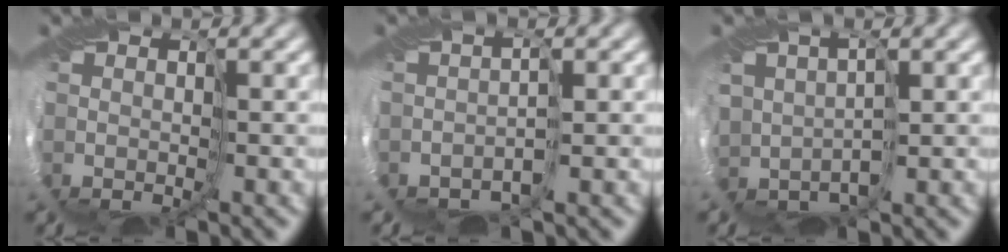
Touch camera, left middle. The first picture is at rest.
{"total": 1.4, "force": [-1.3, -0.3, -0.5], "torque": [0.009, 0.001, -0.020]}
{"total": 1.6, "force": [0.3, 1.6, 0.3], "torque": [-0.028, 0.009, 0.005]}